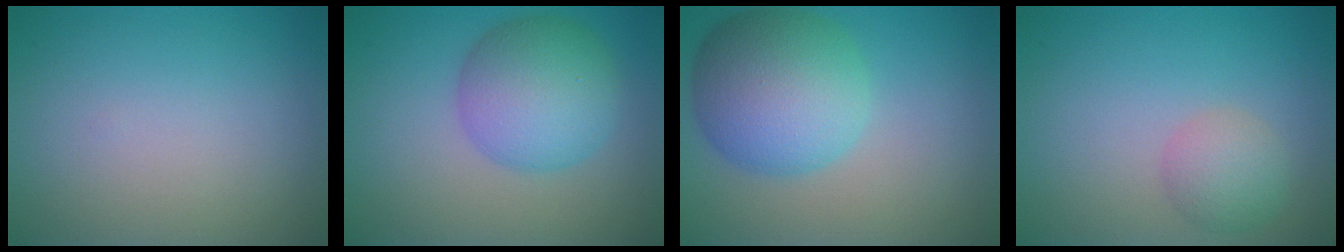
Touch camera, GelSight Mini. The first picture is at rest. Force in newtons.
{"total": 6.5, "press": 6.5, "slide": 0.2}
{"total": 8.9, "press": 8.9, "slide": 0.2}
{"total": 2.6, "press": 2.6, "slide": 0.0}